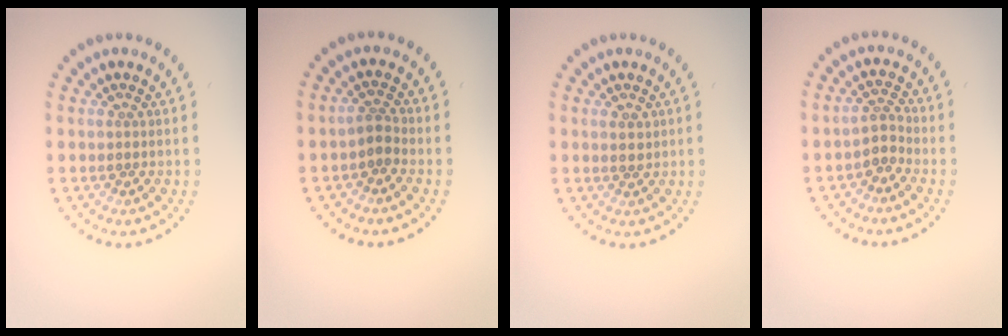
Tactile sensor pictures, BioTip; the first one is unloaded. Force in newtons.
{"total": 1.6, "press": 1.3, "slide": 0.8}
{"total": 1.1, "press": 1.0, "slide": 0.4}
{"total": 2.0, "press": 1.5, "slide": 1.3}